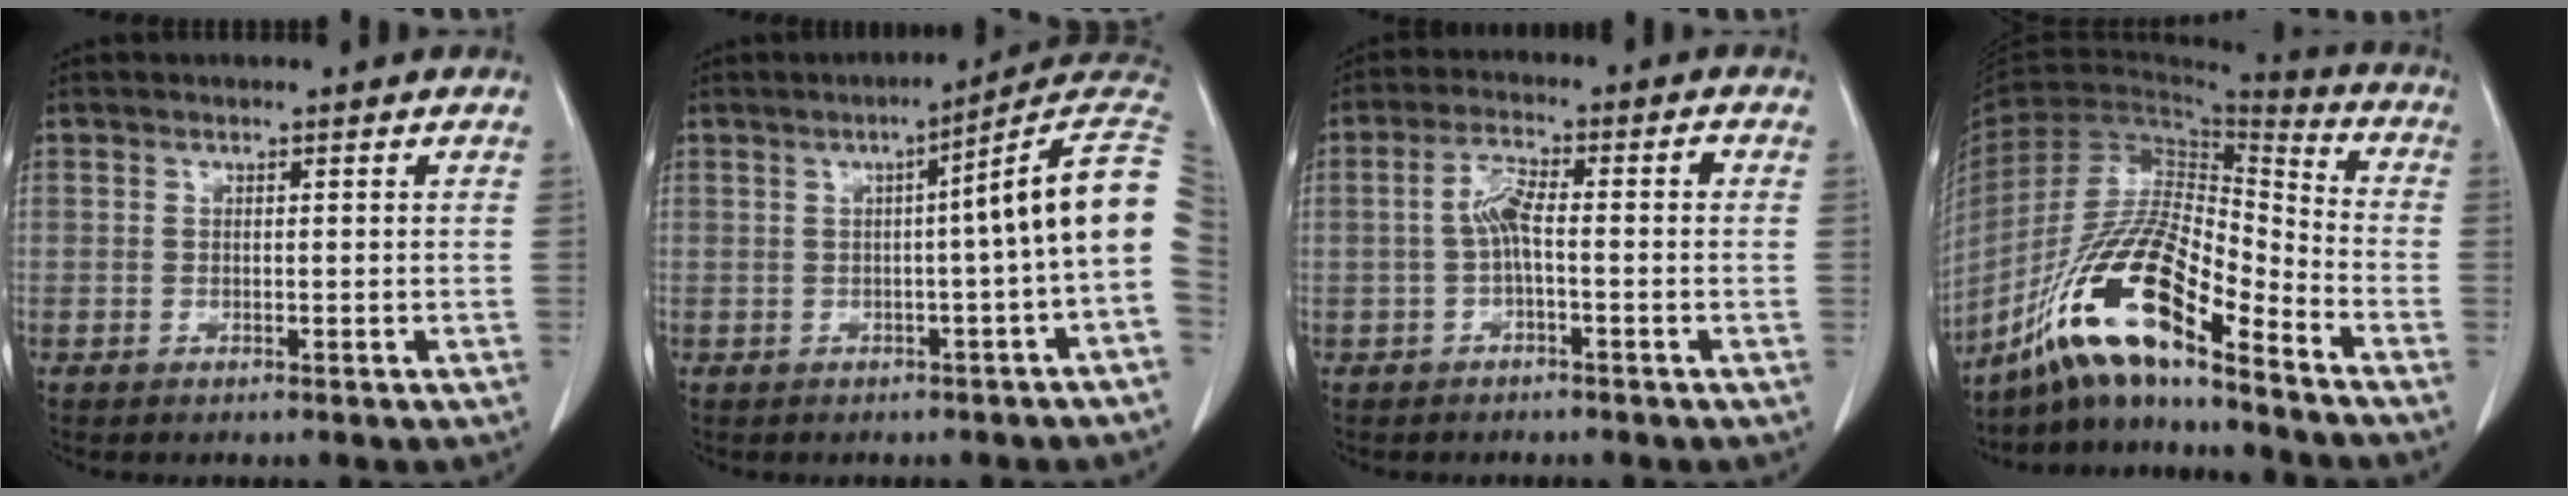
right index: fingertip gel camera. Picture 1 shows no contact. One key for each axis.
{"total": 9.5, "fx": 0.5, "fy": -1.4, "fz": 9.4, "tx": -0.105, "ty": 0.030, "tz": -0.002}
{"total": 4.9, "fx": -0.5, "fy": 1.2, "fz": 4.7, "tx": -0.097, "ty": 0.021, "tz": -0.010}
{"total": 16.3, "fx": -11.5, "fy": 2.4, "fz": 11.2, "tx": -0.211, "ty": 0.005, "tz": -0.209}